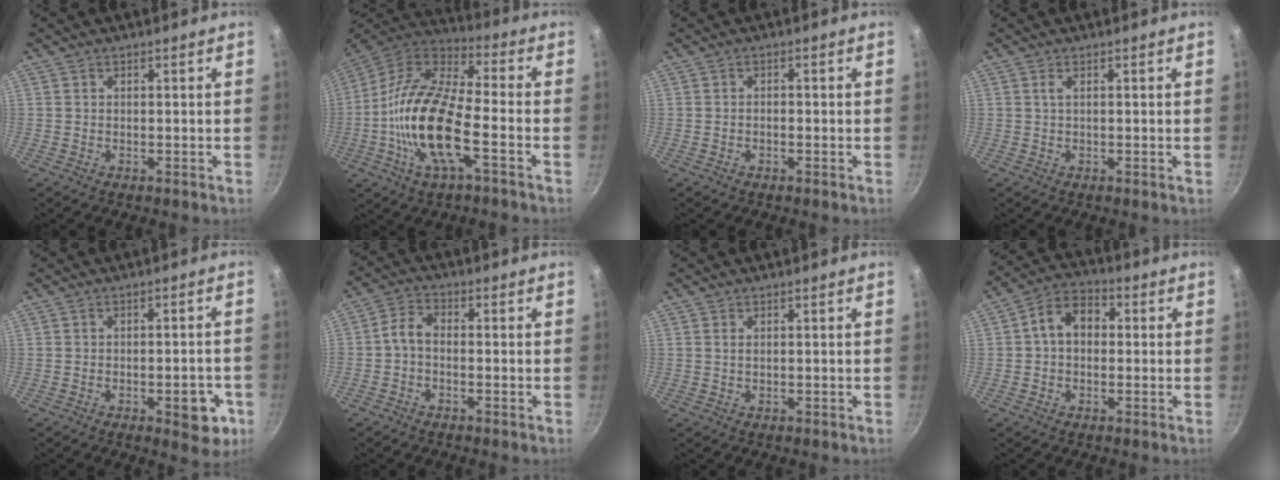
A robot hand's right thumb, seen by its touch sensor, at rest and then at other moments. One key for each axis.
{"total": 19.2, "fx": -5.0, "fy": 7.3, "fz": 17.0, "tx": -0.333, "ty": 0.037, "tz": -0.112}
{"total": 1.0, "fx": -0.5, "fy": 0.6, "fz": 0.6, "tx": -0.012, "ty": 0.006, "tz": -0.009}
{"total": 0.9, "fx": 0.2, "fy": 0.0, "fz": 0.9, "tx": -0.018, "ty": -0.001, "tz": 0.004}
{"total": 7.7, "fx": -2.8, "fy": 3.6, "fz": 6.2, "tx": -0.051, "ty": 0.018, "tz": -0.029}
{"total": 3.7, "fx": -1.3, "fy": 2.2, "fz": 2.7, "tx": -0.061, "ty": 0.025, "tz": -0.034}
{"total": 0.7, "fx": 0.3, "fy": 0.3, "fz": 0.6, "tx": -0.011, "ty": 0.001, "tz": 0.005}
{"total": 8.1, "fx": 0.7, "fy": 5.9, "fz": 5.5, "tx": -0.063, "ty": 0.026, "tz": -0.004}